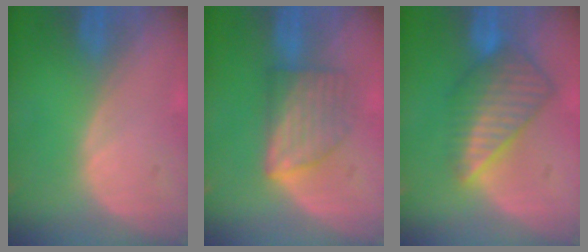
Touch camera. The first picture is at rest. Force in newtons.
{"total": 6.0, "press": 6.0, "slide": 0.7}
{"total": 8.5, "press": 7.4, "slide": 4.1}